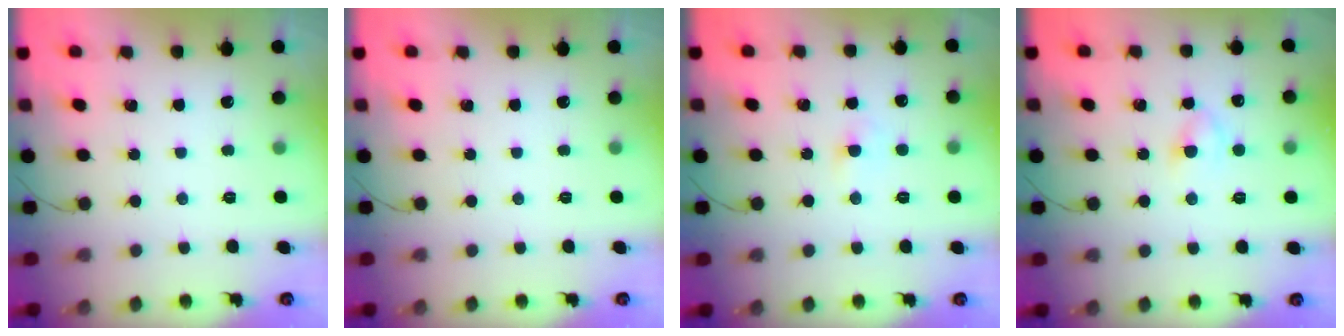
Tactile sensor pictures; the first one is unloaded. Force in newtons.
{"total": 0.0}
{"total": 2.4, "press": 2.2, "slide": 0.9}
{"total": 3.0, "press": 2.7, "slide": 1.2}